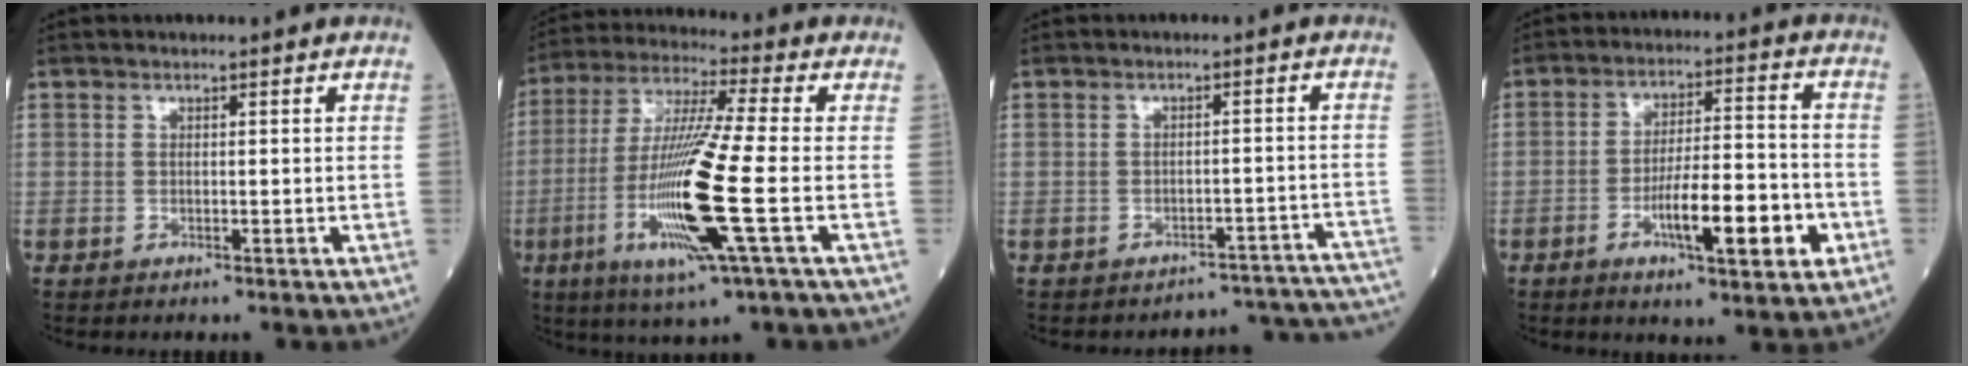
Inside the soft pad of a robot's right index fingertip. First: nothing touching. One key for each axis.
{"total": 16.2, "fx": -4.2, "fy": -0.4, "fz": 15.7, "tx": -0.324, "ty": -0.019, "tz": -0.086}
{"total": 13.1, "fx": -13.1, "fy": 1.2, "fz": -0.2, "tx": 0.026, "ty": 0.031, "tz": -0.139}
{"total": 11.5, "fx": -4.2, "fy": 2.0, "fz": 10.5, "tx": -0.172, "ty": 0.004, "tz": -0.066}